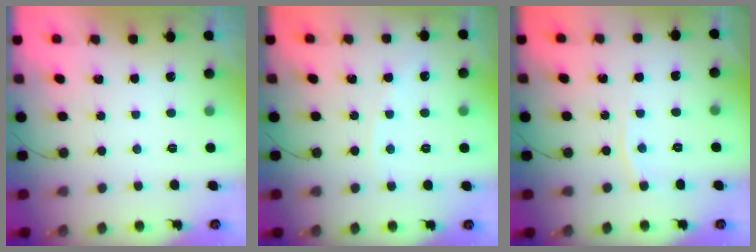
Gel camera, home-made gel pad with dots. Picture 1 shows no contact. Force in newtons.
{"total": 2.8, "press": 2.8, "slide": 0.3}
{"total": 3.0, "press": 3.0, "slide": 0.4}